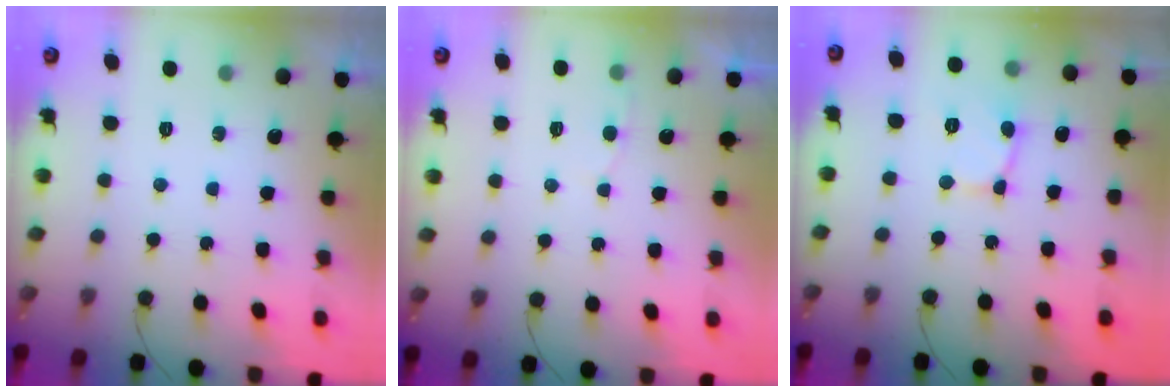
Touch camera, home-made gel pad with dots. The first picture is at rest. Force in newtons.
{"total": 2.5, "press": 2.5, "slide": 0.3}
{"total": 2.7, "press": 2.7, "slide": 0.2}